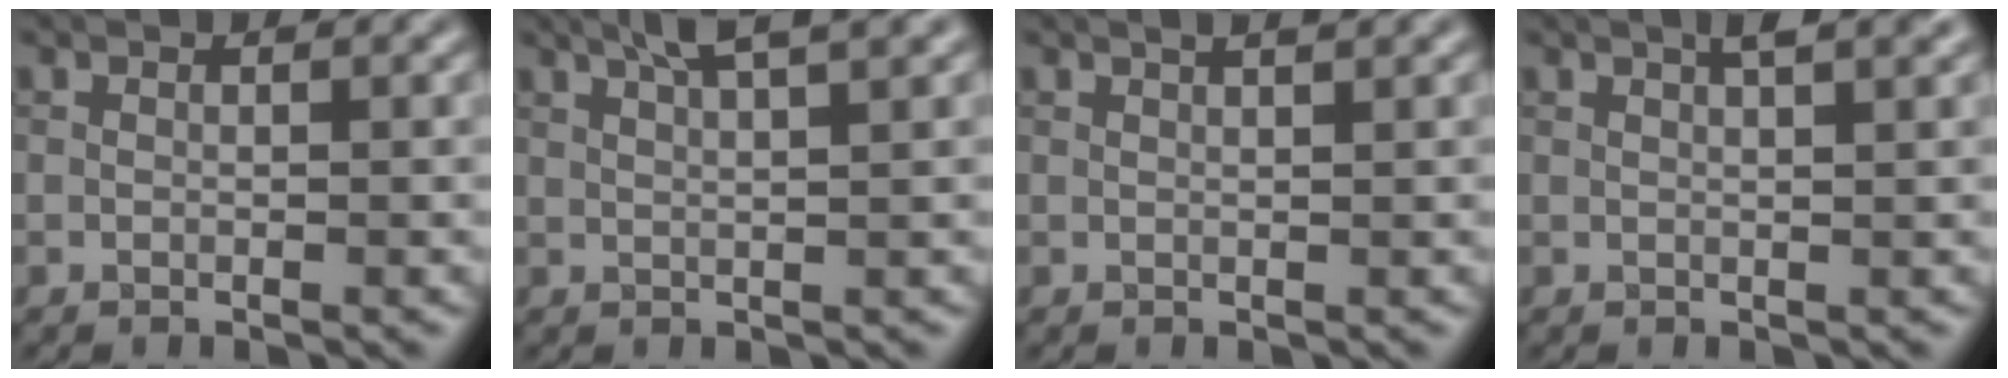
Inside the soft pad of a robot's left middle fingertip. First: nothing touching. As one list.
[{"total": 4.6, "force": [3.1, 0.7, 3.3], "torque": [-0.045, 0.019, 0.035]}, {"total": 2.7, "force": [1.7, 1.0, 1.8], "torque": [-0.010, 0.006, -0.003]}, {"total": 3.4, "force": [1.8, 1.1, 2.7], "torque": [-0.013, 0.013, 0.005]}]